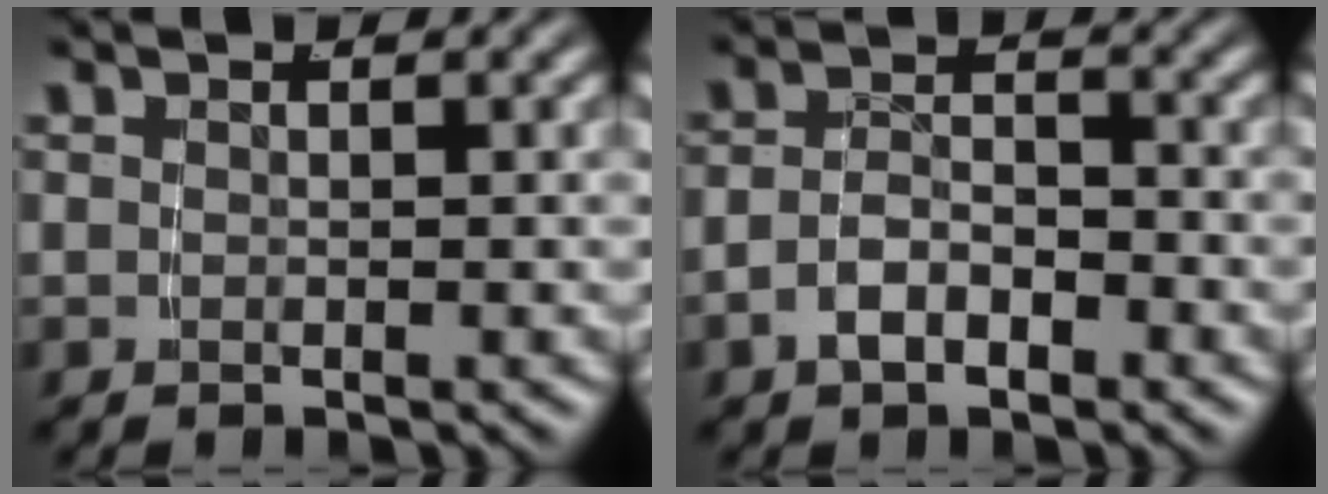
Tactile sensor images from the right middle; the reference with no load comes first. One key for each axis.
{"total": 3.1, "fx": -1.9, "fy": 1.7, "fz": 1.7, "tx": -0.024, "ty": -0.003, "tz": -0.033}